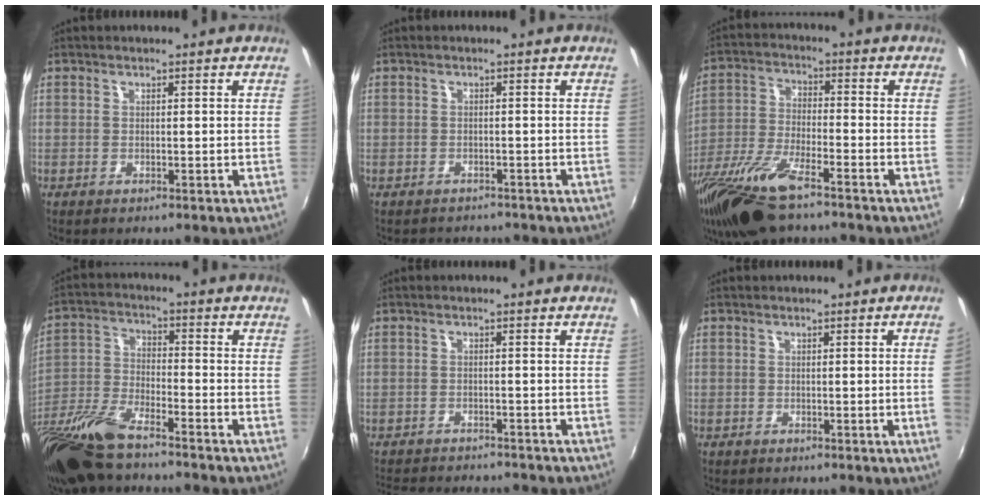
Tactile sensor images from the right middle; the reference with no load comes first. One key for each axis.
{"total": 3.1, "fx": -2.6, "fy": 1.7, "fz": 0.1, "tx": -0.006, "ty": 0.006, "tz": -0.039}
{"total": 16.5, "fx": -11.8, "fy": 4.1, "fz": 10.8, "tx": -0.230, "ty": -0.046, "tz": -0.226}
{"total": 15.9, "fx": -12.0, "fy": 4.1, "fz": 9.5, "tx": -0.207, "ty": -0.037, "tz": -0.235}
{"total": 9.6, "fx": -8.8, "fy": 2.1, "fz": 3.2, "tx": -0.081, "ty": -0.011, "tz": -0.130}
{"total": 2.4, "fx": -0.2, "fy": -1.4, "fz": 1.9, "tx": -0.025, "ty": -0.014, "tz": 0.002}